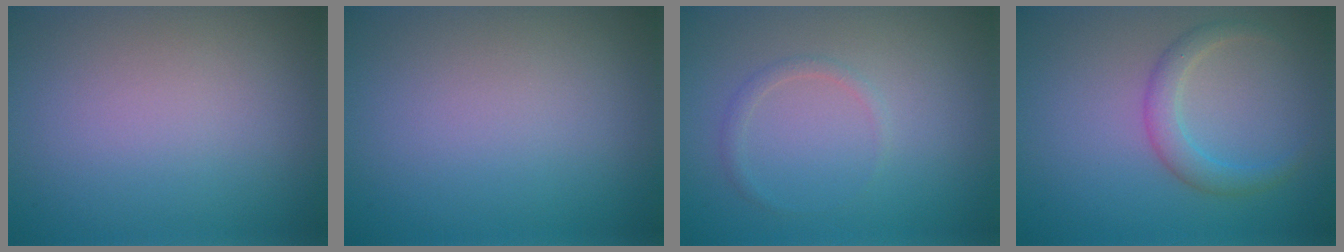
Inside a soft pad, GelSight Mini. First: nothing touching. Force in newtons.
{"total": 0.0}
{"total": 0.9, "press": 0.9, "slide": 0.1}
{"total": 2.2, "press": 2.2, "slide": 0.1}